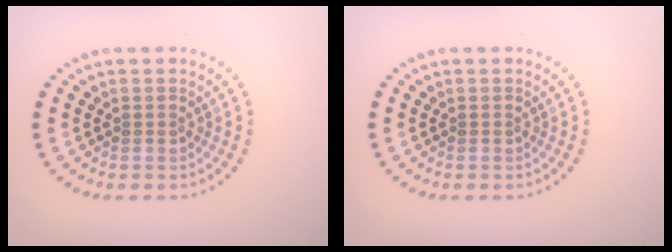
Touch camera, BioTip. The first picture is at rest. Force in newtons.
{"total": 0.0}